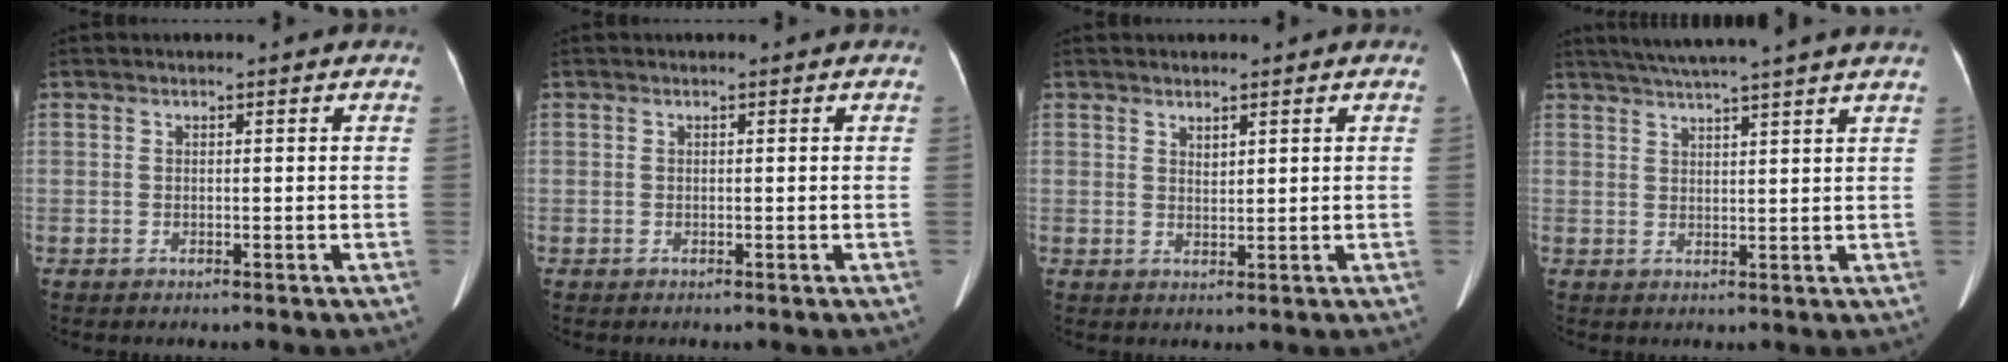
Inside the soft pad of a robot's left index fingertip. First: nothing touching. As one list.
[{"total": 0.0}, {"total": 1.1, "force": [0.8, 0.3, 0.7], "torque": [-0.012, -0.008, 0.017]}, {"total": 12.3, "force": [10.5, -1.3, 6.3], "torque": [-0.105, 0.017, 0.134]}]